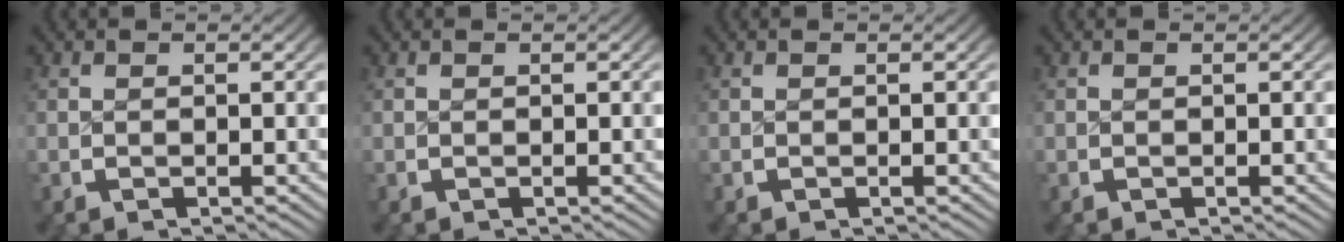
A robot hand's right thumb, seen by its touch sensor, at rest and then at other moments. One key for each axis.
{"total": 0.0}
{"total": 0.0}
{"total": 0.0}